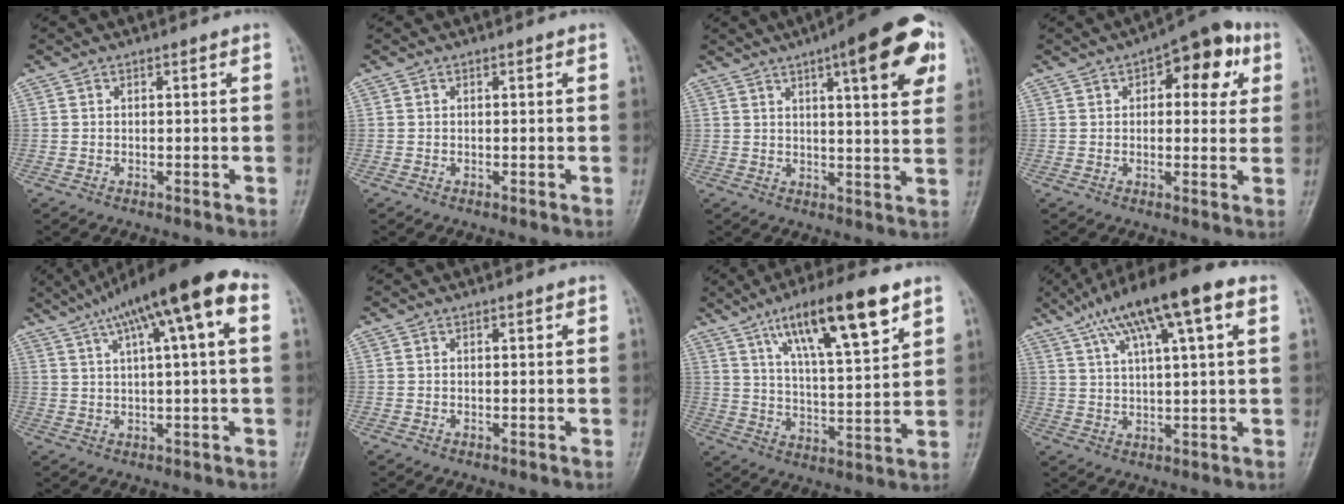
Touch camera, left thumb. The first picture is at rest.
{"total": 0.0}
{"total": 16.0, "force": [7.3, 4.2, 13.6], "torque": [-0.156, -0.011, 0.091]}
{"total": 11.4, "force": [4.2, 5.7, 9.0], "torque": [-0.073, 0.009, 0.045]}
{"total": 15.2, "force": [6.5, 3.0, 13.4], "torque": [-0.222, 0.028, 0.101]}
{"total": 0.0}
{"total": 16.9, "force": [9.5, 3.8, 13.4], "torque": [-0.211, -0.031, 0.165]}
{"total": 15.8, "force": [7.7, 3.5, 13.3], "torque": [-0.225, 0.016, 0.130]}